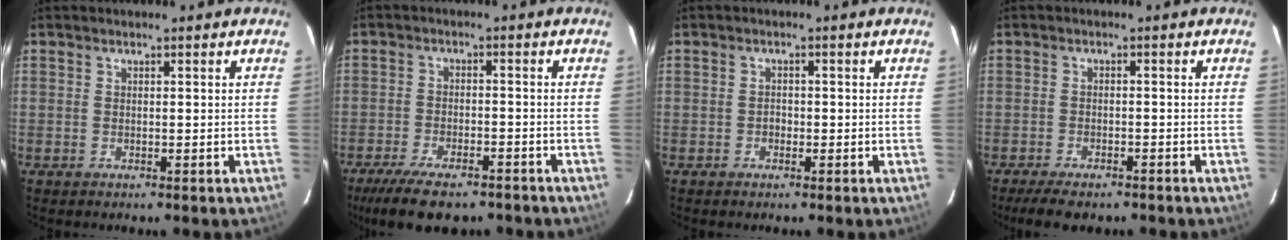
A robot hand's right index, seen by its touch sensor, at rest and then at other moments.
{"total": 13.3, "force": [-10.2, 4.7, 7.1], "torque": [-0.157, -0.027, -0.160]}
{"total": 1.1, "force": [-0.6, 0.9, 0.3], "torque": [-0.002, 0.002, -0.007]}
{"total": 7.2, "force": [-5.8, 2.4, 3.6], "torque": [-0.086, -0.016, -0.089]}